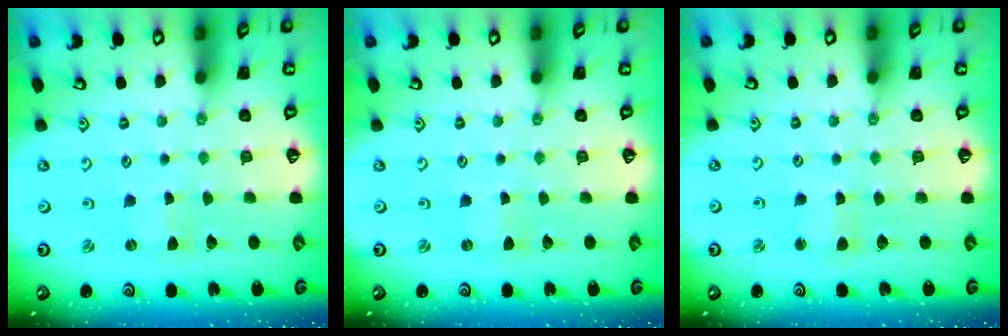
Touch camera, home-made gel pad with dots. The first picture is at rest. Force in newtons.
{"total": 0.0}
{"total": 2.5, "press": 2.5, "slide": 0.3}